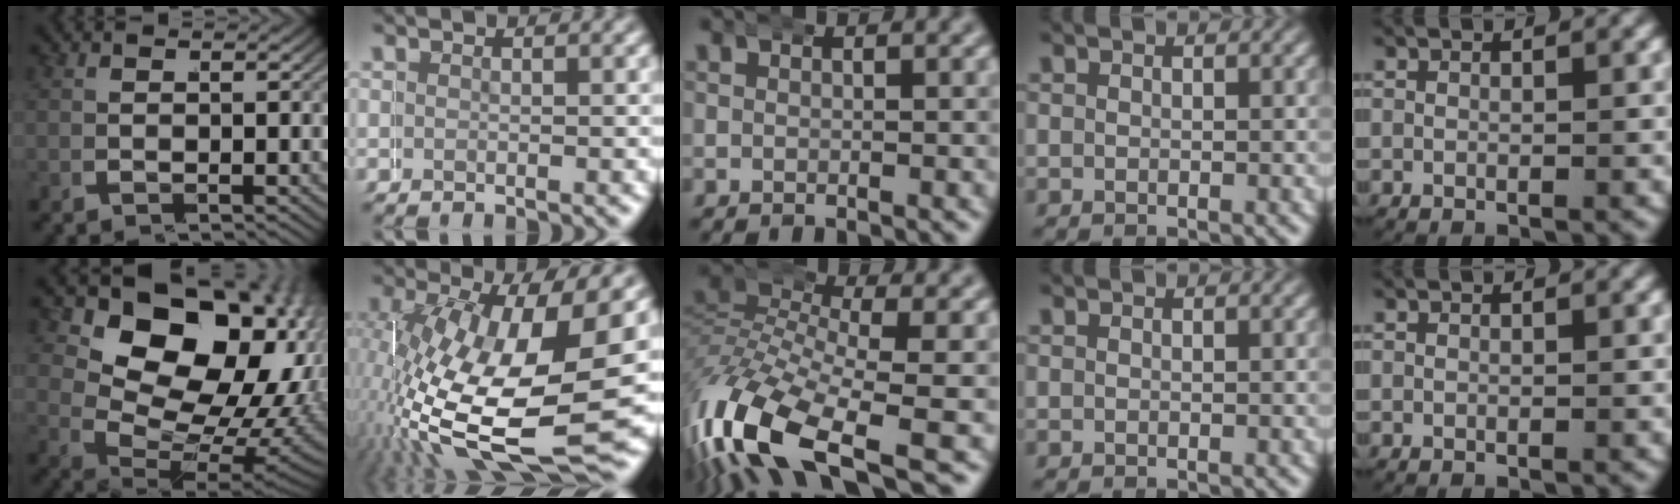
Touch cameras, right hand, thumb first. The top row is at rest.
{"thumb": {"total": 21.4, "force": [1.3, 14.7, 15.6], "torque": [-0.274, -0.050, 0.044]}, "index": {"total": 14.0, "force": [-2.6, 7.0, 11.9], "torque": [-0.235, -0.054, -0.004]}, "middle": {"total": 10.1, "force": [-3.8, 5.6, 7.5], "torque": [-0.196, -0.050, -0.044]}}